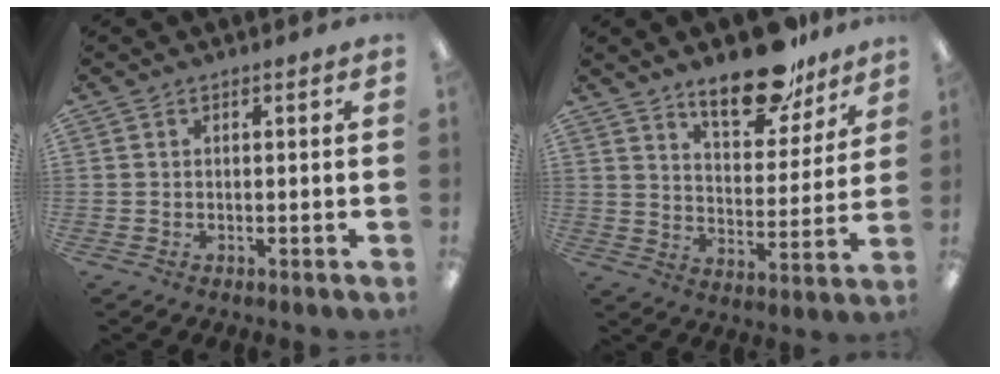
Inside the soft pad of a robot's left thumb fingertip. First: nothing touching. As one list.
[{"total": 15.5, "force": [11.9, 6.1, 7.9], "torque": [-0.101, -0.074, 0.203]}]